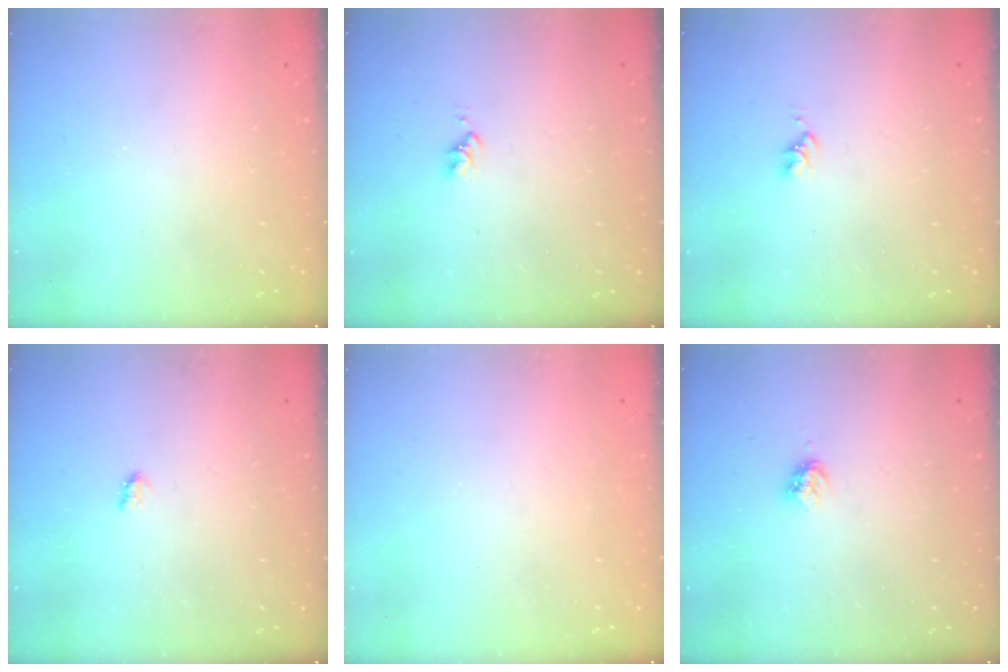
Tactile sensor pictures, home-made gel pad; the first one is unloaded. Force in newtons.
{"total": 2.6, "press": 2.6, "slide": 0.4}
{"total": 2.6, "press": 2.6, "slide": 0.4}
{"total": 1.9, "press": 1.9, "slide": 0.3}
{"total": 0.0}
{"total": 3.5, "press": 3.4, "slide": 0.3}